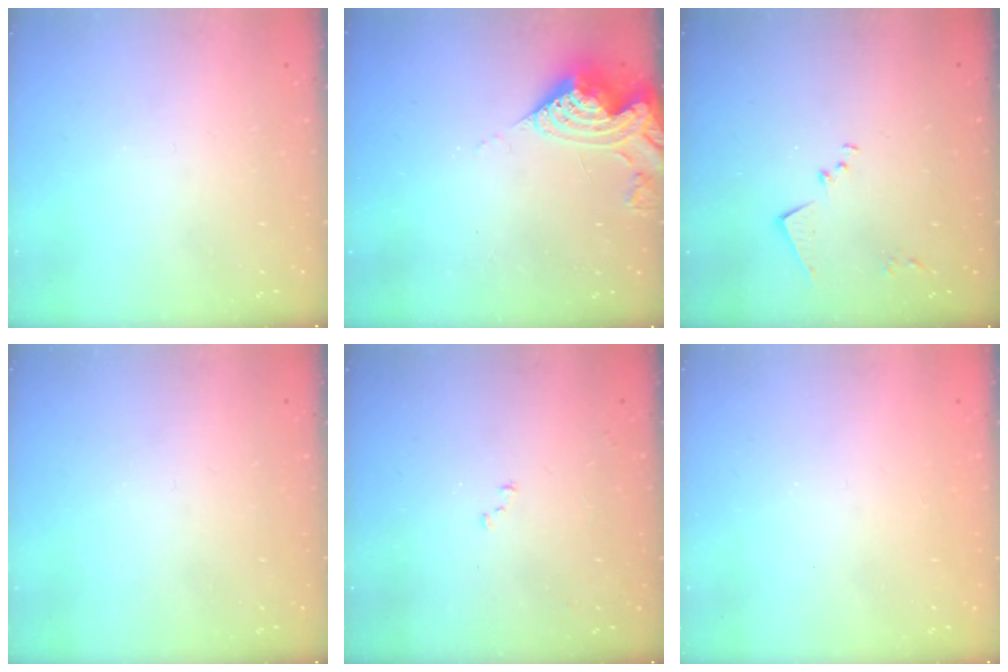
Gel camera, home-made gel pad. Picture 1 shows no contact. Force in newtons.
{"total": 10.3, "press": 10.3, "slide": 0.7}
{"total": 8.4, "press": 8.4, "slide": 0.6}
{"total": 0.0}
{"total": 9.2, "press": 9.2, "slide": 0.8}
{"total": 0.9, "press": 0.9, "slide": 0.2}